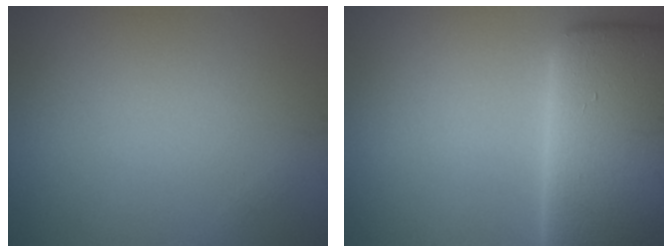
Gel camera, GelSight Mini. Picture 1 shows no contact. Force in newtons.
{"total": 16.6, "press": 16.6, "slide": 1.6}